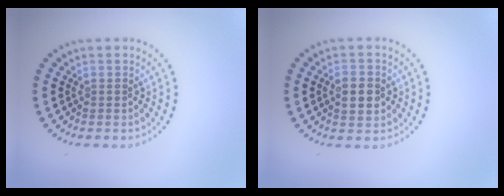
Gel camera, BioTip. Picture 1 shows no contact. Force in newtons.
{"total": 2.9, "press": 2.9, "slide": 0.1}